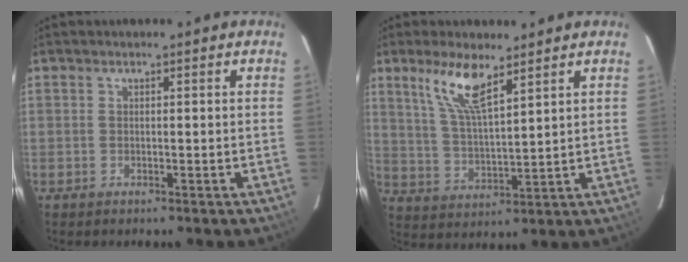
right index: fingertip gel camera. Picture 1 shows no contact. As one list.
[{"total": 9.1, "force": [5.9, 2.1, 6.7], "torque": [-0.134, 0.001, 0.122]}]